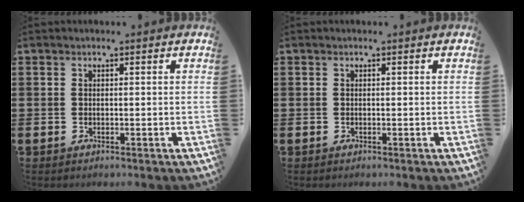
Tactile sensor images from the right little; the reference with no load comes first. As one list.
[{"total": 0.0}]